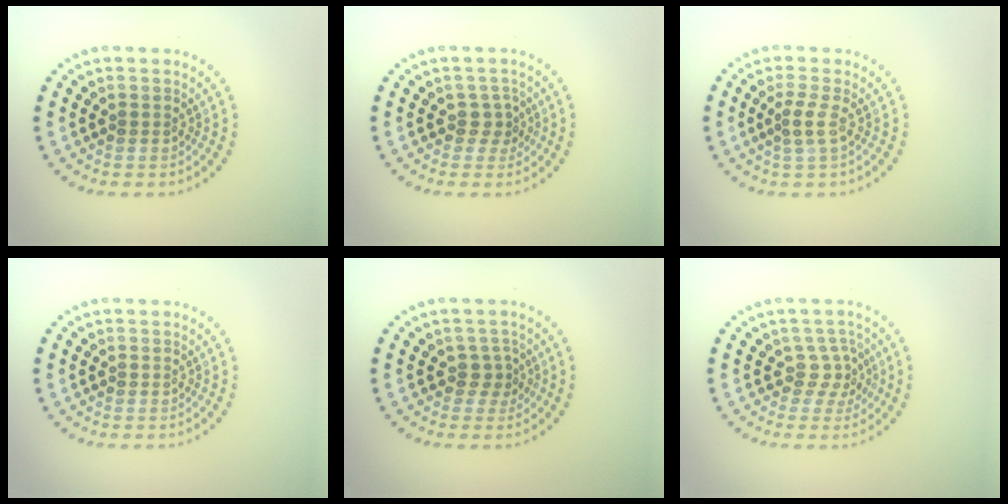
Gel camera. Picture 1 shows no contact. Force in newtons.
{"total": 1.6, "press": 1.2, "slide": 1.0}
{"total": 1.5, "press": 1.0, "slide": 1.0}
{"total": 0.0}
{"total": 1.6, "press": 1.3, "slide": 1.0}
{"total": 2.1, "press": 1.5, "slide": 1.5}